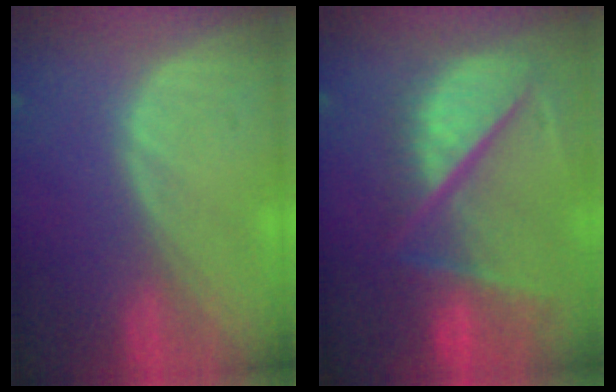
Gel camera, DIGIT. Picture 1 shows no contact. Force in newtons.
{"total": 11.8, "press": 9.8, "slide": 6.5}